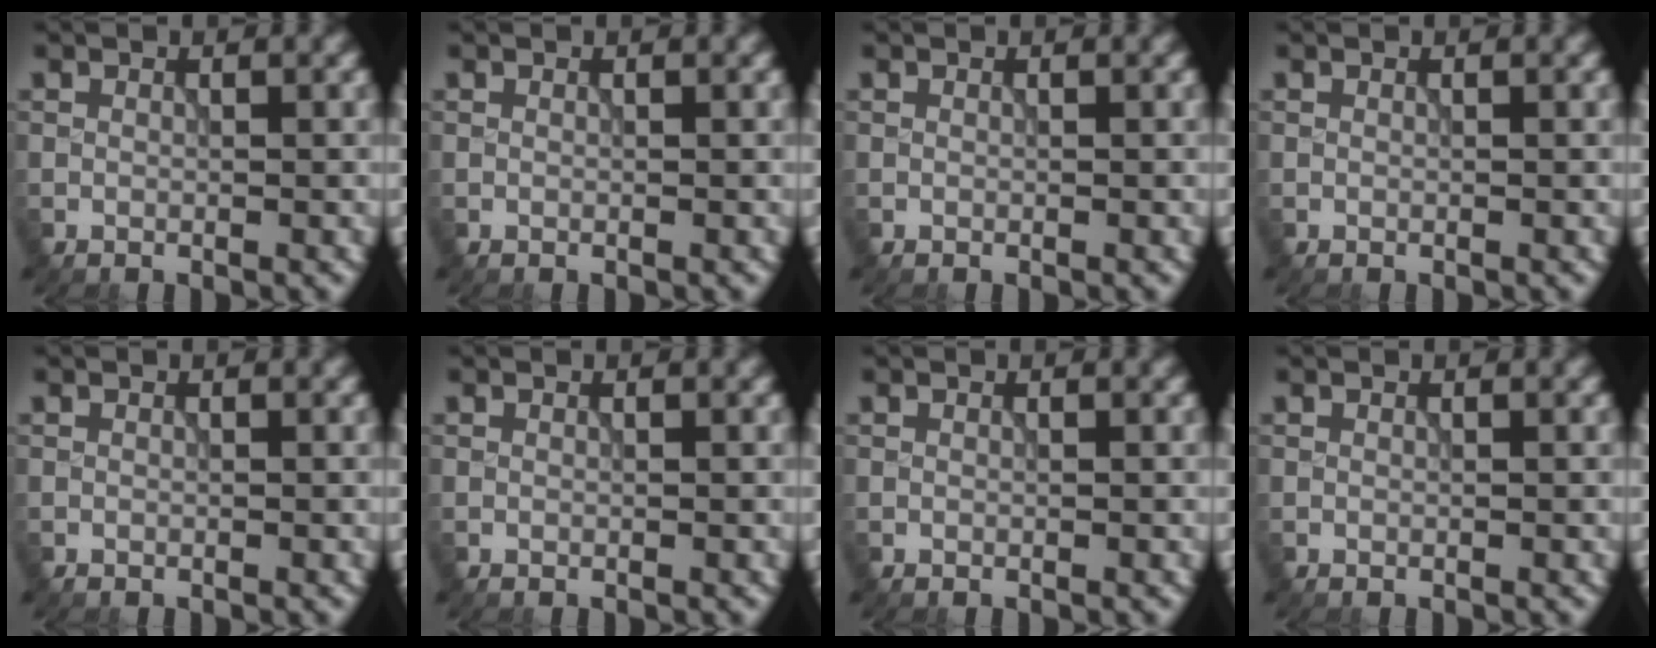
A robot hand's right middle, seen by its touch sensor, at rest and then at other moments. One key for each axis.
{"total": 0.0}
{"total": 0.0}
{"total": 0.0}
{"total": 0.0}
{"total": 0.0}
{"total": 0.0}
{"total": 0.0}